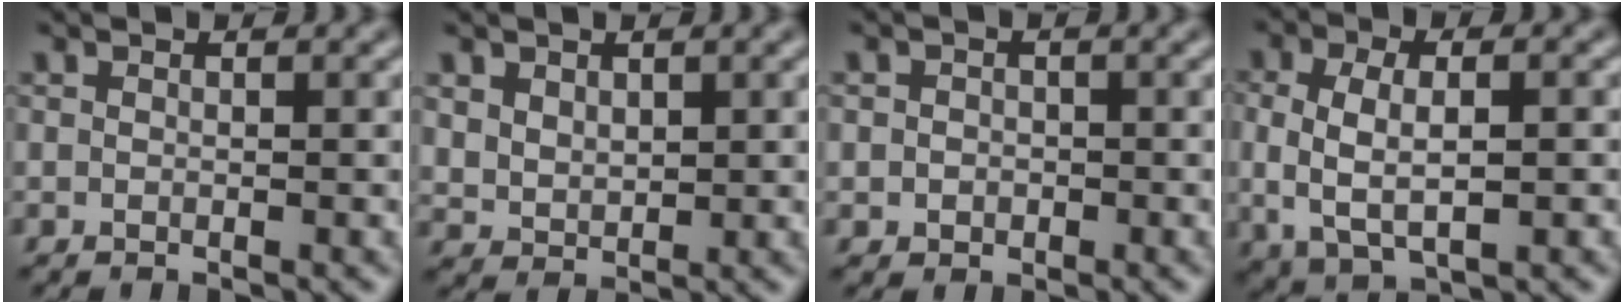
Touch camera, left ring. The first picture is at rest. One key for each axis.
{"total": 2.1, "fx": 1.0, "fy": 1.5, "fz": 1.0, "tx": -0.027, "ty": -0.007, "tz": 0.025}
{"total": 1.4, "fx": -0.2, "fy": 1.3, "fz": 0.4, "tx": 0.006, "ty": -0.005, "tz": -0.005}
{"total": 5.2, "fx": -0.5, "fy": 2.7, "fz": 4.4, "tx": -0.094, "ty": -0.005, "tz": -0.004}